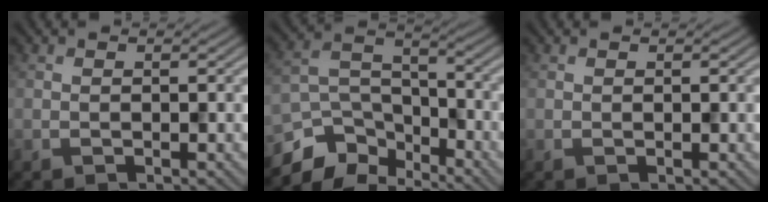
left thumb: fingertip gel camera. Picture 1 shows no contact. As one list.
[{"total": 9.2, "force": [-7.4, 4.3, 3.3], "torque": [-0.073, -0.003, -0.152]}, {"total": 0.0}]